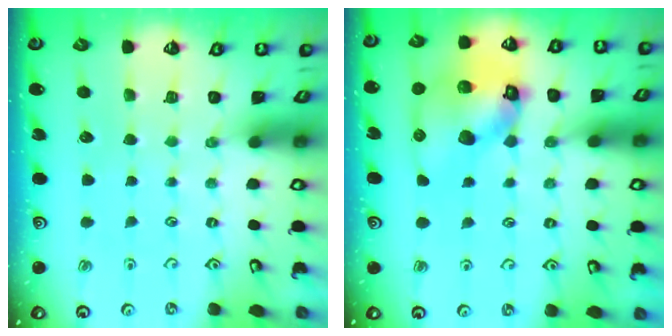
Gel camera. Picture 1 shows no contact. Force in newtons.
{"total": 15.9, "press": 15.7, "slide": 2.4}